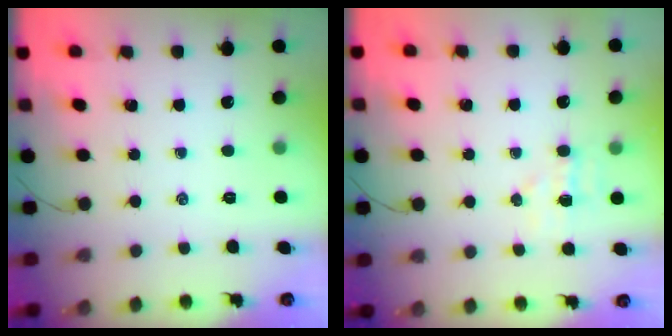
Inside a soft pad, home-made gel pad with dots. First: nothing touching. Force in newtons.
{"total": 5.5, "press": 5.4, "slide": 1.1}